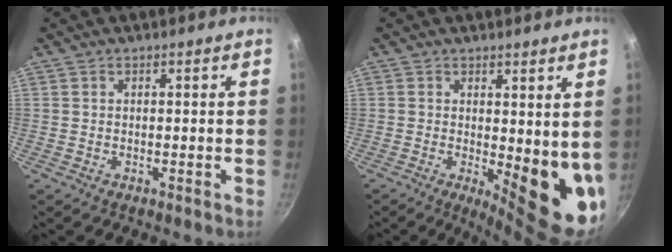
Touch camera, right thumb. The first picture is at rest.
{"total": 11.0, "force": [0.4, 4.3, 10.1], "torque": [-0.105, -0.027, 0.013]}